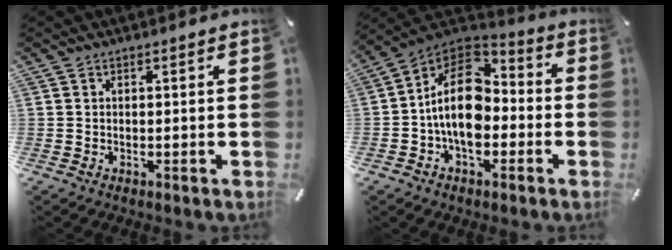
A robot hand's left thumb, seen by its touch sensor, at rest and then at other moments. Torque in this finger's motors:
{"motor_torque": [0.29, 1.43, 1.22, -0.72, 0.35]}